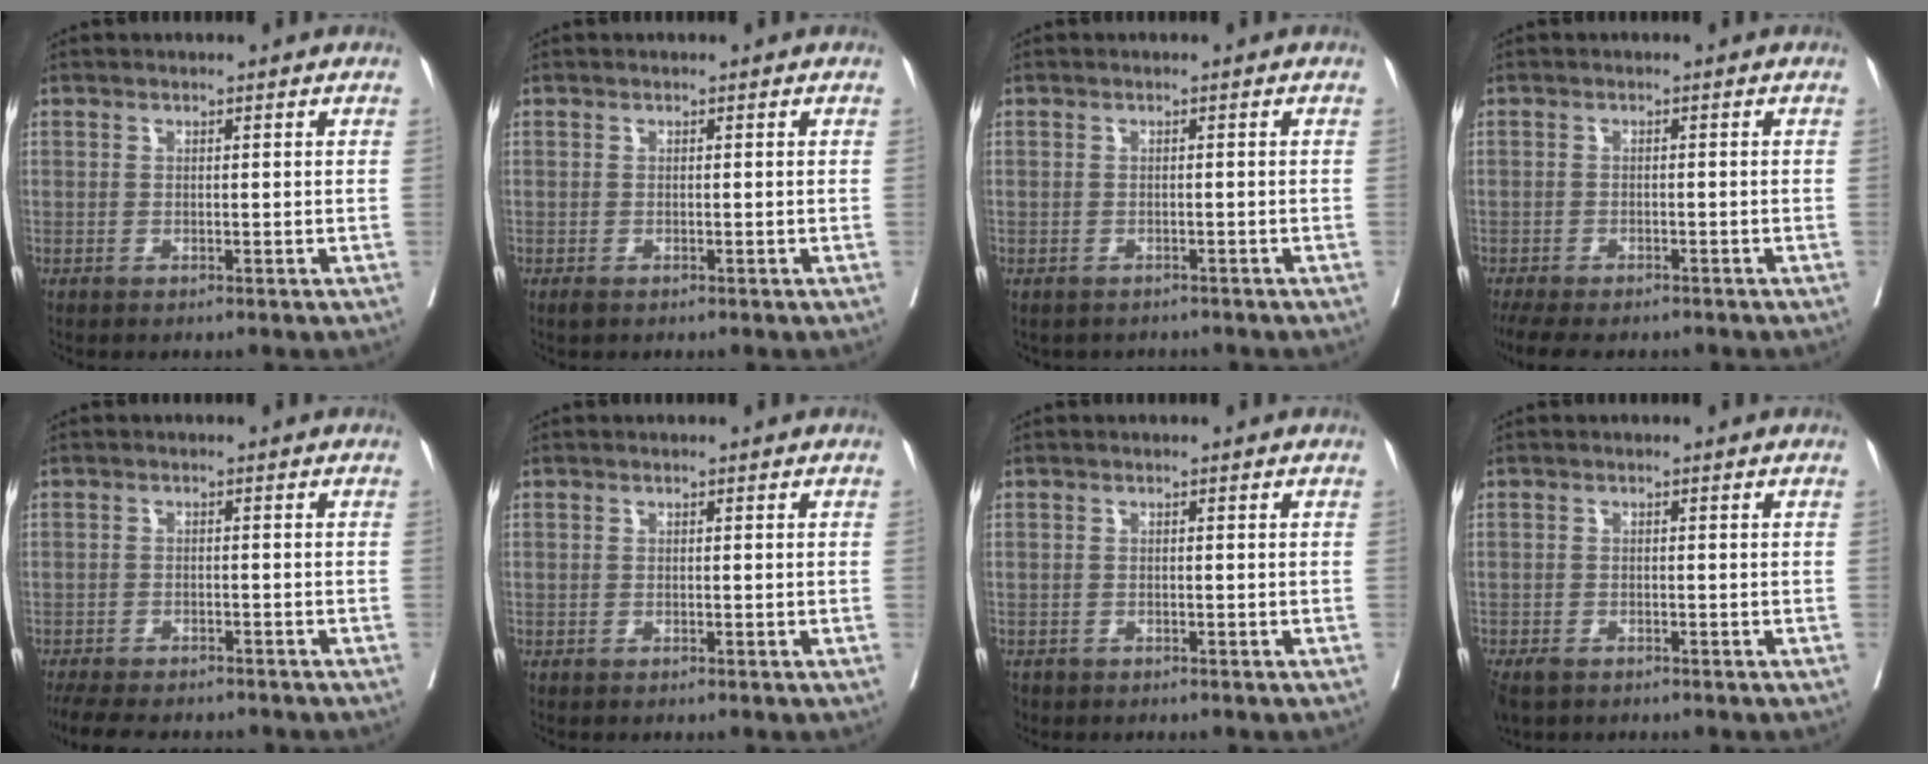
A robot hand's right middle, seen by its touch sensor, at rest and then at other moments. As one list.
[{"total": 0.5, "force": [-0.4, 0.3, 0.3], "torque": [-0.006, -0.001, -0.004]}, {"total": 2.7, "force": [-2.4, 1.3, 0.3], "torque": [-0.007, 0.001, -0.032]}, {"total": 9.3, "force": [-7.6, 3.2, 4.2], "torque": [-0.071, -0.006, -0.109]}, {"total": 11.6, "force": [-10.0, 3.3, 4.8], "torque": [-0.089, -0.010, -0.139]}, {"total": 0.0}, {"total": 1.2, "force": [-1.0, 0.7, 0.1], "torque": [-0.008, 0.000, -0.018]}, {"total": 4.2, "force": [-3.0, 2.2, 1.9], "torque": [-0.039, -0.008, -0.051]}]